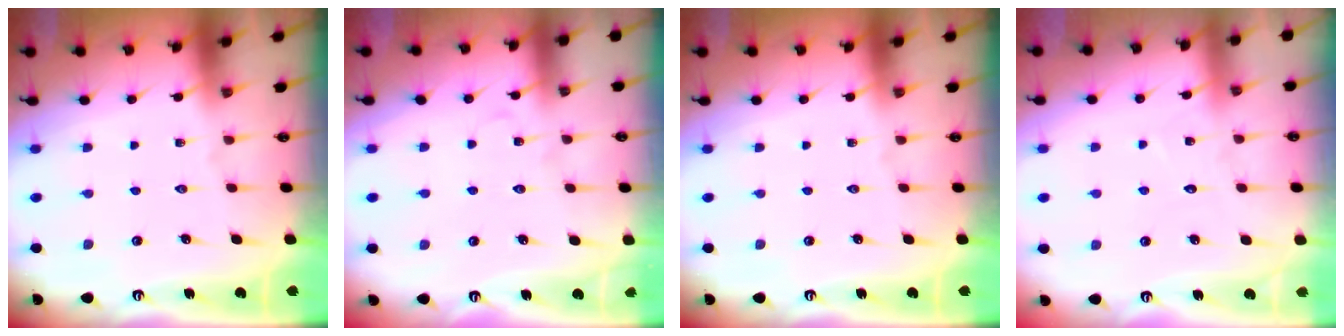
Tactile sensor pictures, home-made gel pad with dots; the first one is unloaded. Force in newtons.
{"total": 4.7, "press": 4.6, "slide": 0.6}
{"total": 0.0}
{"total": 5.3, "press": 5.3, "slide": 0.5}